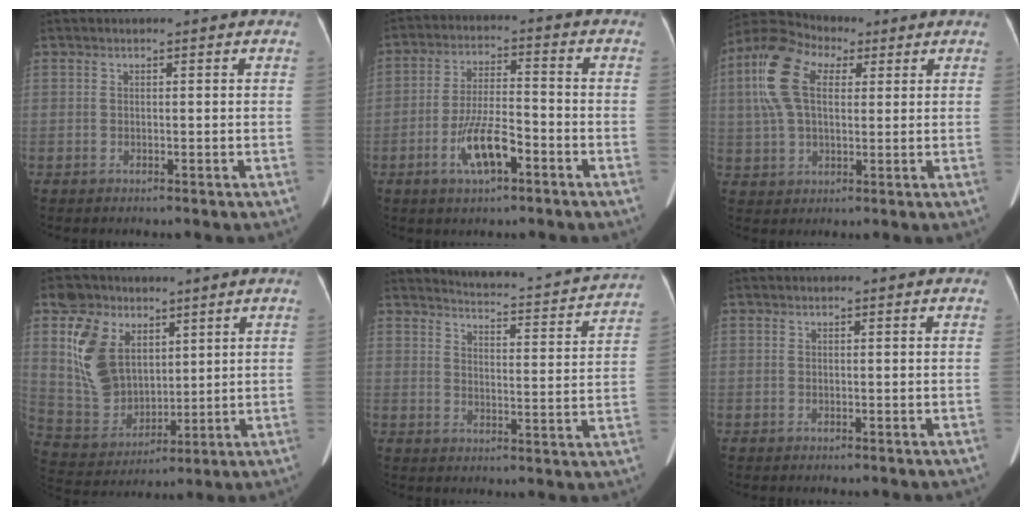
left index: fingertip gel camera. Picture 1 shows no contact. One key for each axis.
{"total": 8.0, "fx": -4.2, "fy": 2.0, "fz": 6.6, "tx": -0.129, "ty": -0.006, "tz": -0.071}
{"total": 10.8, "fx": 3.4, "fy": 5.9, "fz": 8.4, "tx": -0.202, "ty": 0.038, "tz": 0.067}
{"total": 12.5, "fx": 5.5, "fy": 9.1, "fz": 6.7, "tx": -0.161, "ty": 0.018, "tz": 0.122}
{"total": 16.8, "fx": 16.2, "fy": 1.3, "fz": 4.5, "tx": -0.064, "ty": -0.056, "tz": 0.187}
{"total": 0.0}